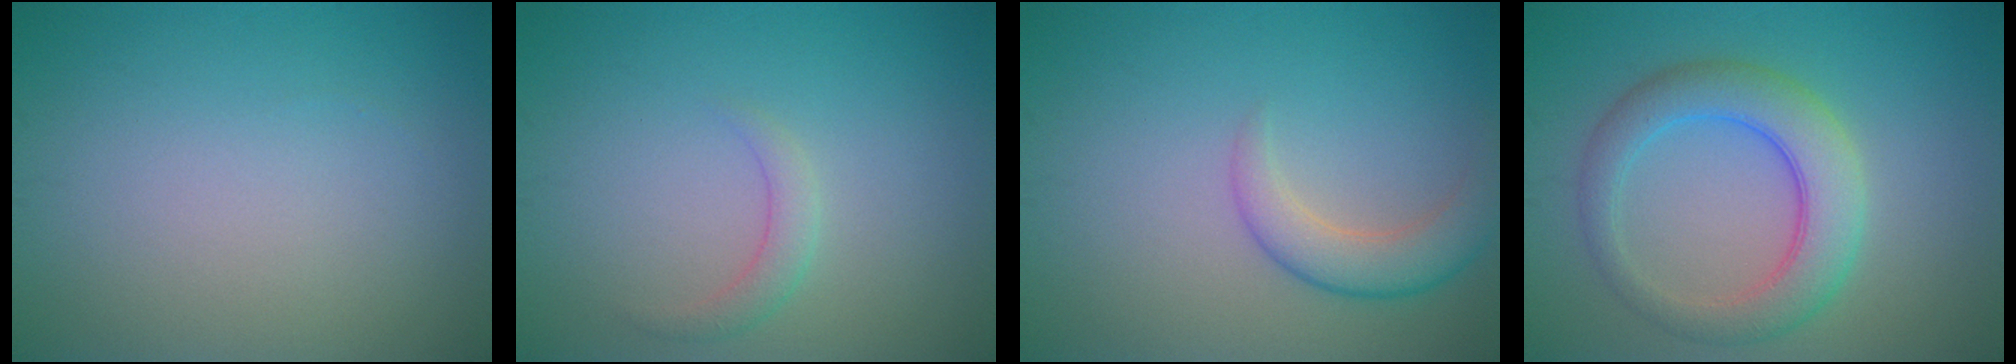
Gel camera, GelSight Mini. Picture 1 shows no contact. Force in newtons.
{"total": 1.6, "press": 1.6, "slide": 0.1}
{"total": 3.4, "press": 3.4, "slide": 0.2}
{"total": 5.4, "press": 5.4, "slide": 0.0}